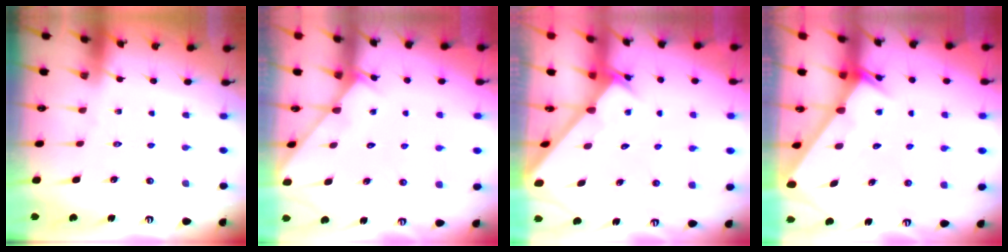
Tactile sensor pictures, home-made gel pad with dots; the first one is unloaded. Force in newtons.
{"total": 5.1, "press": 5.1, "slide": 0.3}
{"total": 2.4, "press": 2.4, "slide": 0.2}
{"total": 2.6, "press": 2.6, "slide": 0.0}